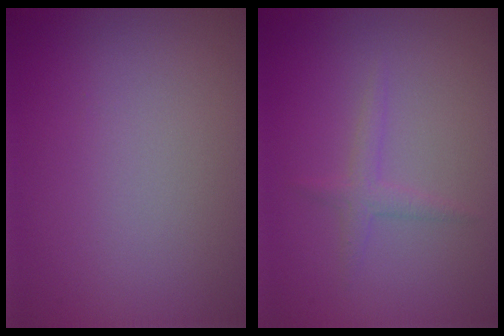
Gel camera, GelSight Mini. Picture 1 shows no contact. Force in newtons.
{"total": 0.7, "press": 0.6, "slide": 0.1}